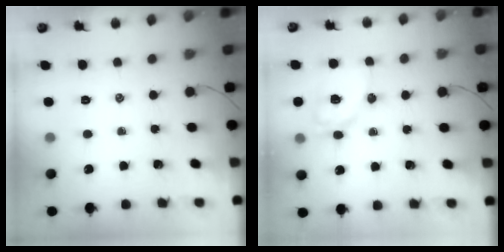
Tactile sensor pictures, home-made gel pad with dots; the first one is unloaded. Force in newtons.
{"total": 11.3, "press": 11.2, "slide": 1.7}